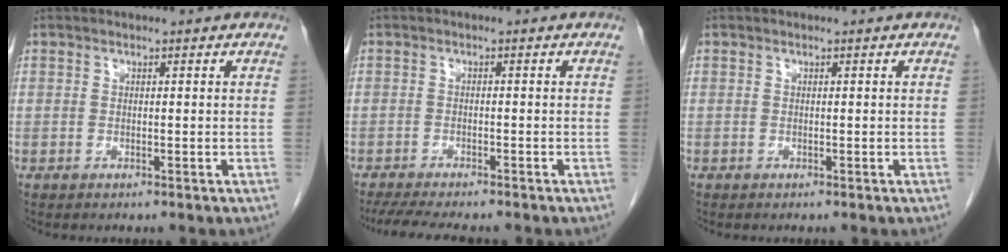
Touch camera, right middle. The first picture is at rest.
{"total": 8.9, "force": [-7.7, 1.3, 4.4], "torque": [-0.064, -0.012, -0.116]}
{"total": 0.0}